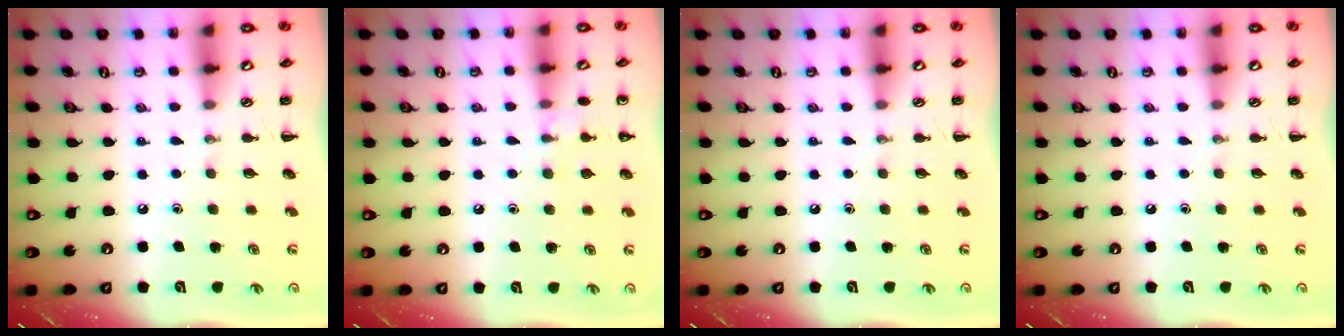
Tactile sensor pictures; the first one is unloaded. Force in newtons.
{"total": 7.5, "press": 7.2, "slide": 2.0}
{"total": 0.0}
{"total": 0.0}